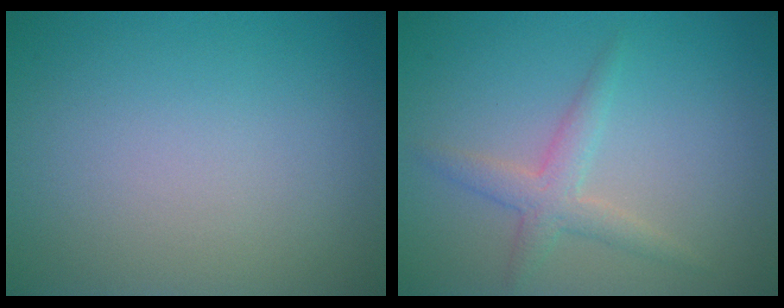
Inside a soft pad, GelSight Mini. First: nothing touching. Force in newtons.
{"total": 2.5, "press": 2.5, "slide": 0.0}